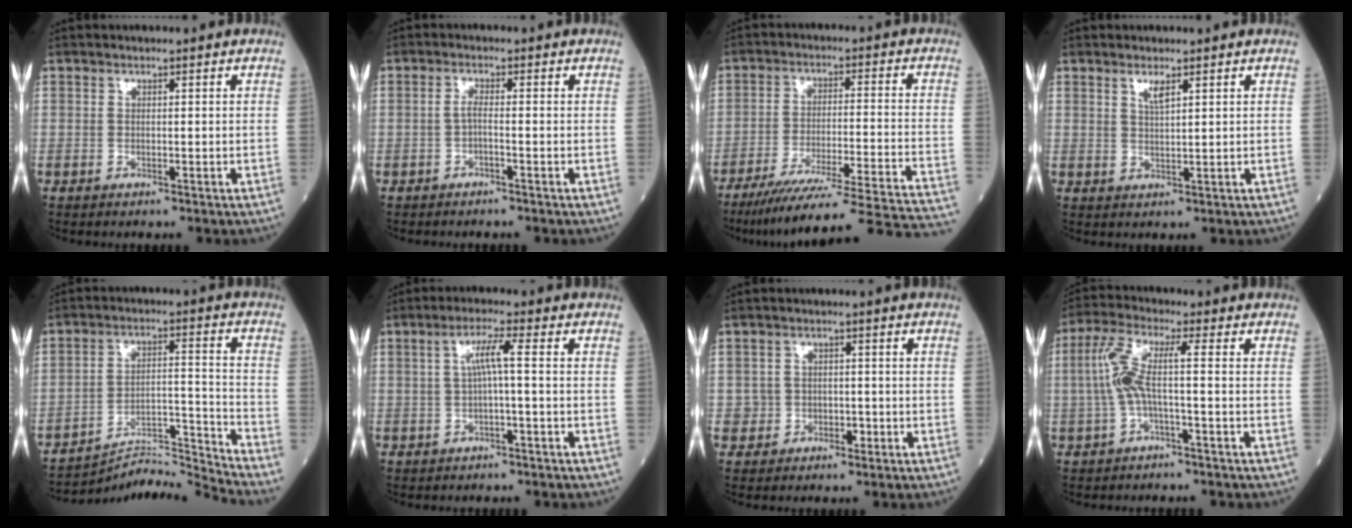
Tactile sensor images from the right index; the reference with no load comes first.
{"total": 1.6, "force": [-0.8, 0.0, 1.4], "torque": [-0.025, 0.002, -0.020]}
{"total": 27.5, "force": [-24.7, -1.9, 12.0], "torque": [-0.100, -0.051, -0.343]}
{"total": 2.1, "force": [1.3, 0.2, 1.7], "torque": [-0.036, -0.003, 0.027]}
{"total": 11.6, "force": [-11.0, -3.8, -0.5], "torque": [0.011, 0.035, -0.188]}
{"total": 4.0, "force": [0.2, -0.1, 4.0], "torque": [-0.076, 0.014, 0.006]}
{"total": 3.1, "force": [-0.9, 2.9, 0.3], "torque": [0.010, 0.013, -0.013]}
{"total": 6.5, "force": [-0.8, 0.7, 6.4], "torque": [-0.144, 0.026, -0.020]}